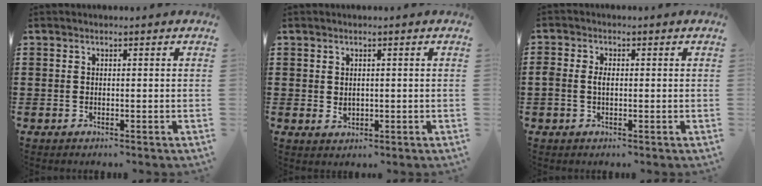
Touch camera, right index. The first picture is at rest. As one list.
[{"total": 1.4, "force": [0.4, 1.0, 0.9], "torque": [-0.017, 0.005, 0.007]}, {"total": 2.0, "force": [-0.1, 1.3, 1.5], "torque": [-0.039, 0.004, -0.006]}]